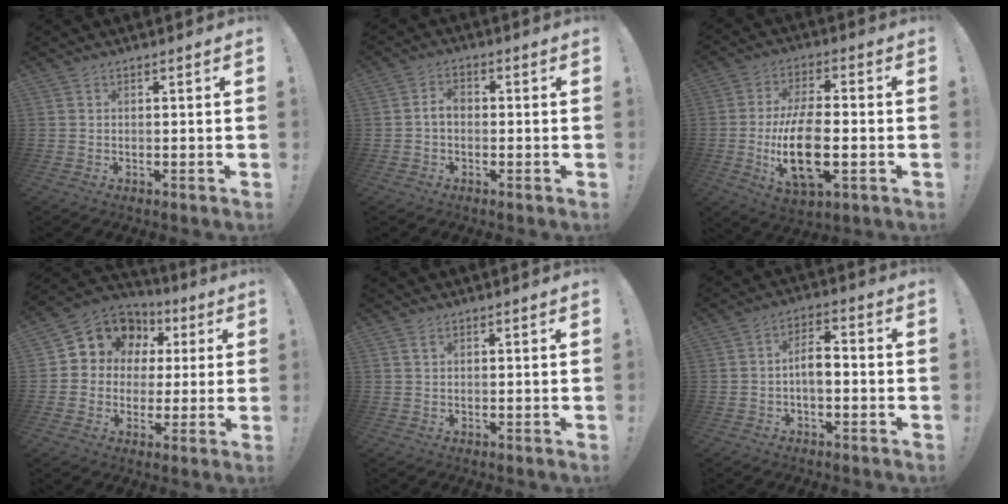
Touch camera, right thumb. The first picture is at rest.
{"total": 3.8, "force": [-0.6, 2.6, 2.8], "torque": [-0.042, 0.008, -0.012]}
{"total": 16.7, "force": [-3.0, 7.4, 14.6], "torque": [-0.275, -0.004, -0.051]}
{"total": 12.0, "force": [4.8, 10.0, 4.5], "torque": [-0.067, -0.025, 0.098]}
{"total": 1.4, "force": [0.6, 0.3, 1.2], "torque": [-0.021, 0.001, 0.009]}
{"total": 6.3, "force": [-1.4, 3.2, 5.3], "torque": [-0.094, 0.009, -0.025]}